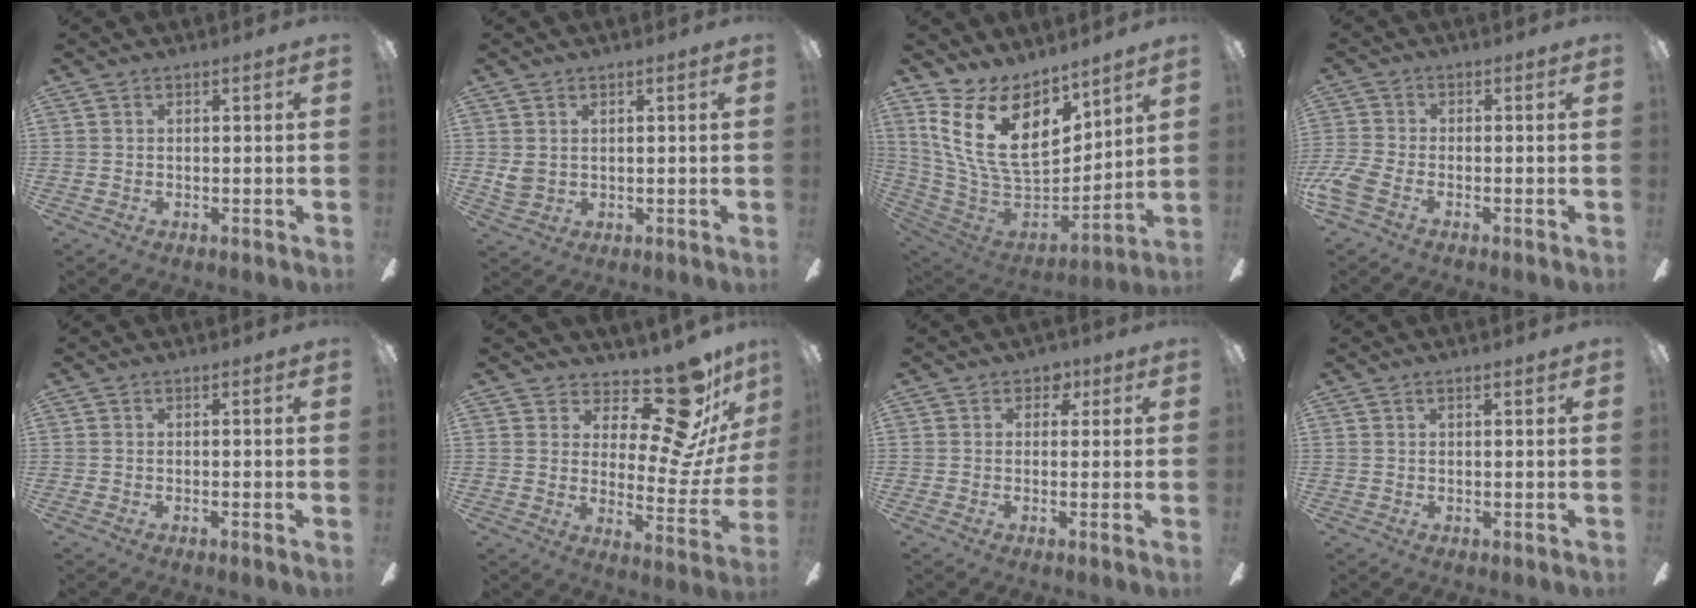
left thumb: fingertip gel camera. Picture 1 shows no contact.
{"total": 2.6, "force": [1.0, 1.8, 1.6], "torque": [-0.033, 0.003, 0.020]}
{"total": 22.4, "force": [10.5, 12.6, 15.2], "torque": [-0.300, -0.065, 0.194]}
{"total": 5.3, "force": [-2.5, 2.1, 4.2], "torque": [-0.099, -0.002, -0.048]}
{"total": 1.1, "force": [-0.2, -0.2, 1.1], "torque": [-0.018, -0.002, -0.005]}
{"total": 16.8, "force": [11.9, 5.6, 10.5], "torque": [-0.150, -0.106, 0.198]}
{"total": 3.2, "force": [1.4, 1.9, 2.1], "torque": [-0.012, -0.004, 0.017]}
{"total": 1.4, "force": [0.7, 0.1, 1.2], "torque": [-0.025, -0.001, 0.012]}